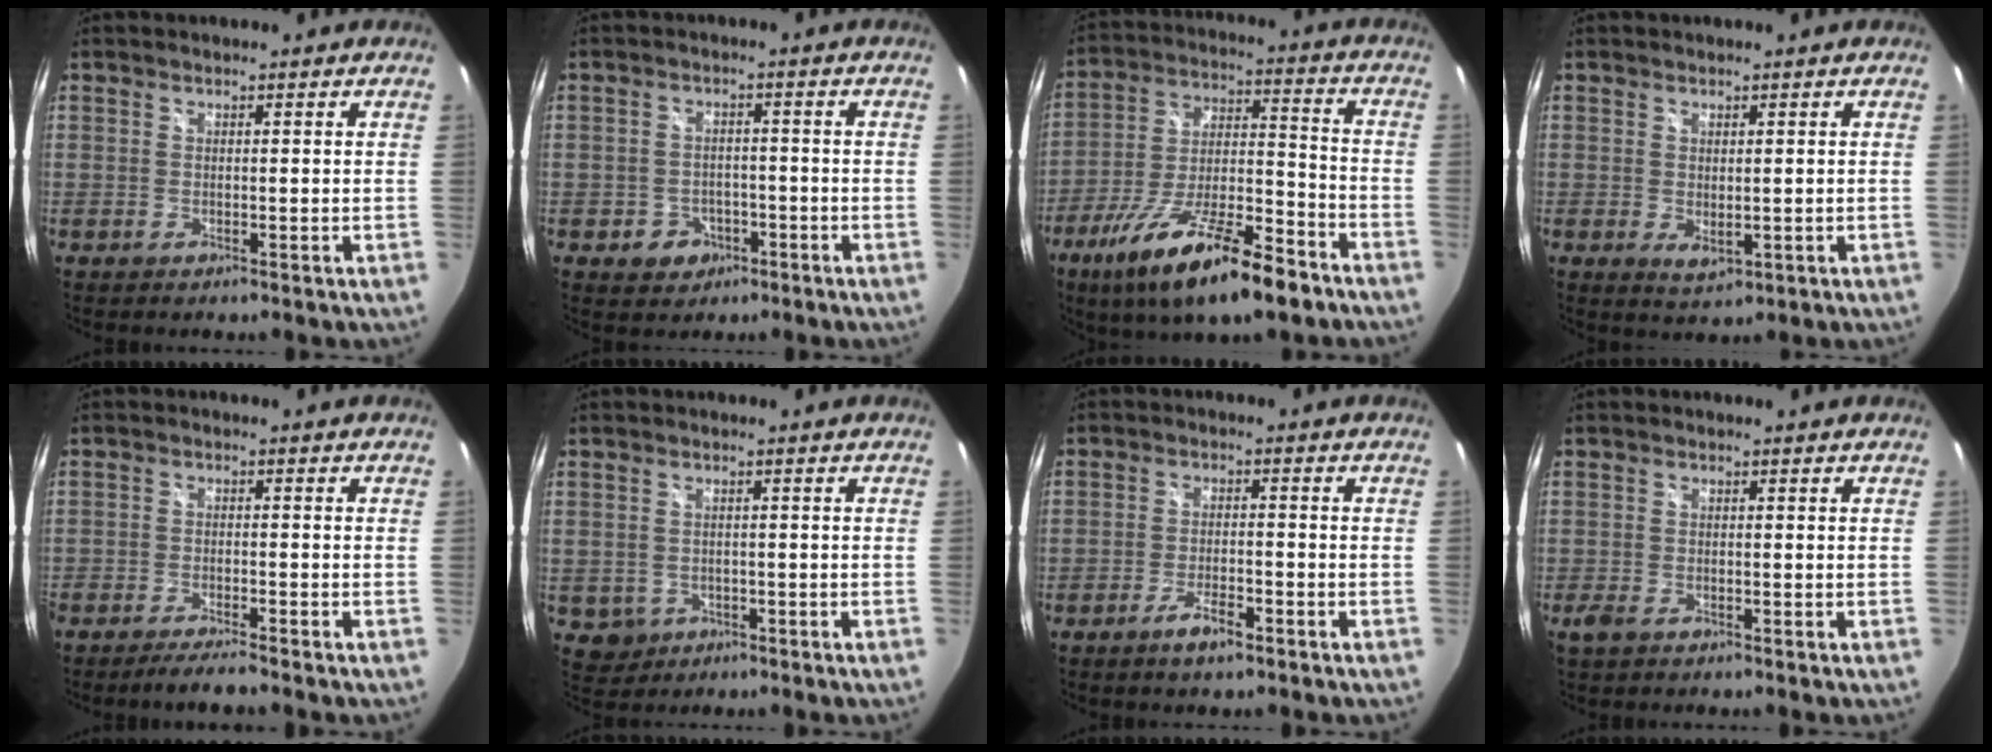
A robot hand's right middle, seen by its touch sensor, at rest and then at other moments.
{"total": 4.9, "force": [-2.4, 4.1, 1.3], "torque": [-0.038, 0.008, -0.025]}
{"total": 20.3, "force": [-13.1, 5.3, 14.6], "torque": [-0.272, -0.035, -0.221]}
{"total": 2.7, "force": [-0.2, 1.6, 2.1], "torque": [-0.035, -0.009, 0.000]}
{"total": 4.8, "force": [-4.3, 0.1, 2.2], "torque": [-0.059, -0.004, -0.075]}
{"total": 3.5, "force": [-1.1, 3.2, 0.9], "torque": [-0.028, 0.000, -0.006]}
{"total": 4.5, "force": [-3.2, 1.2, 3.0], "torque": [-0.071, -0.005, -0.055]}
{"total": 2.2, "force": [-1.4, 1.1, 1.2], "torque": [-0.027, -0.006, -0.028]}